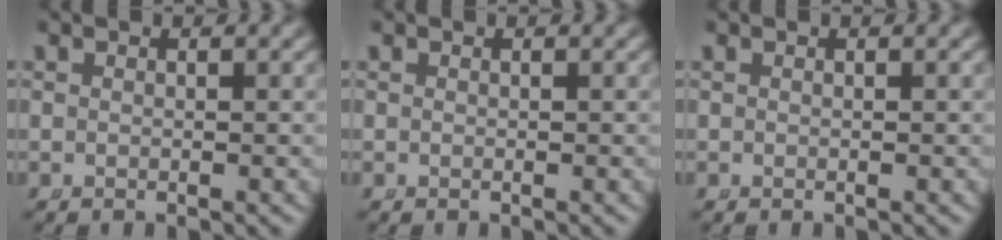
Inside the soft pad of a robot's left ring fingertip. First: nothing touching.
{"total": 0.0}
{"total": 0.0}